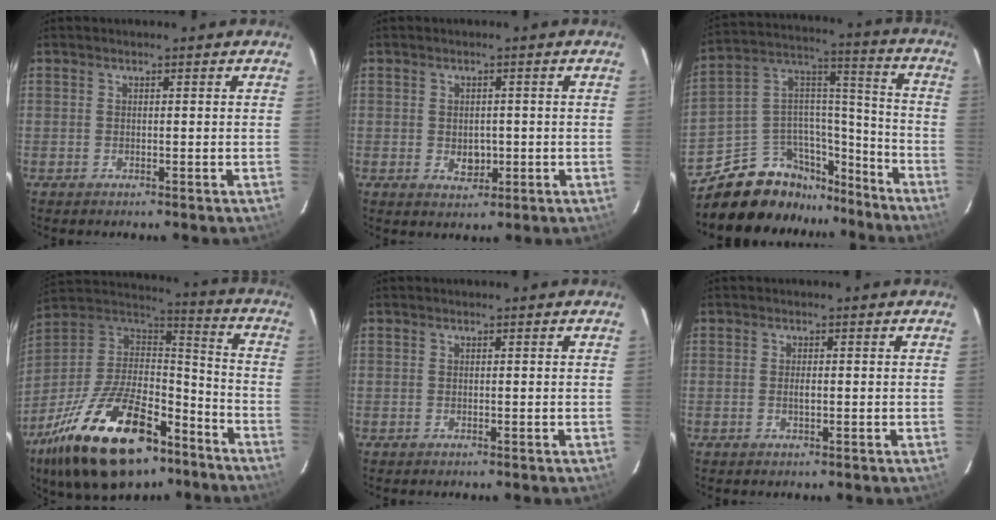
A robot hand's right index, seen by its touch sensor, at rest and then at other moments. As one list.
[{"total": 3.8, "force": [-0.6, 3.0, 2.3], "torque": [-0.036, -0.002, -0.005]}, {"total": 18.1, "force": [-14.6, 9.4, 5.1], "torque": [-0.109, 0.082, -0.227]}, {"total": 31.0, "force": [-18.9, 14.1, 20.1], "torque": [-0.385, -0.008, -0.297]}, {"total": 0.0}, {"total": 1.3, "force": [-0.2, 0.6, 1.1], "torque": [-0.020, 0.001, -0.004]}]